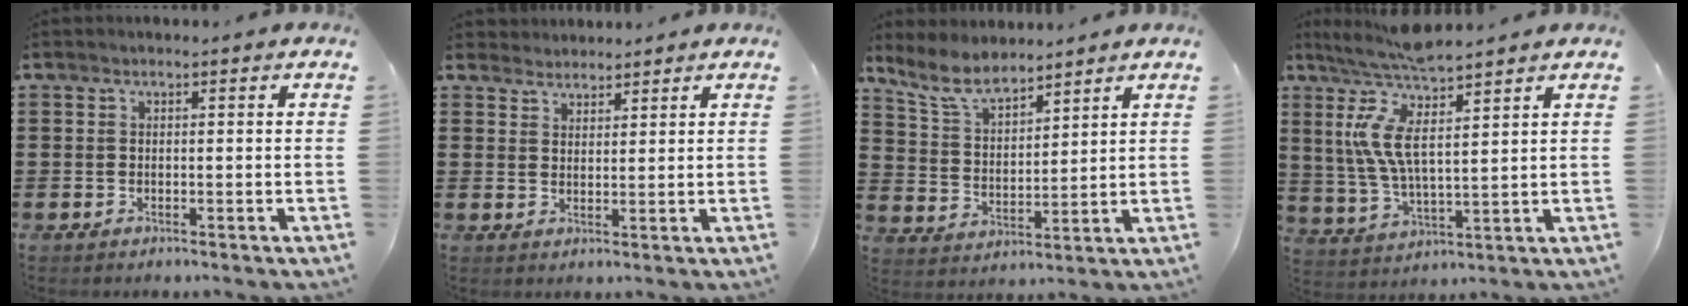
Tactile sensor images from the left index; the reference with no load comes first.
{"total": 2.7, "force": [2.5, 0.8, -0.4], "torque": [-0.001, -0.001, 0.048]}
{"total": 6.9, "force": [6.1, 1.8, 2.6], "torque": [-0.077, -0.017, 0.113]}
{"total": 9.7, "force": [6.0, 1.5, 7.4], "torque": [-0.182, -0.039, 0.099]}